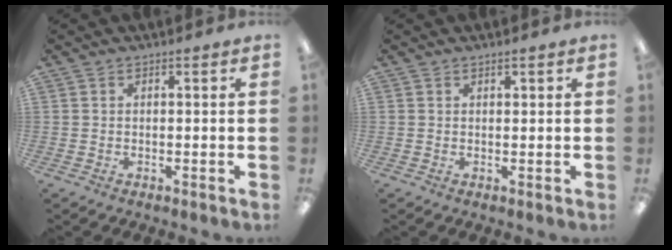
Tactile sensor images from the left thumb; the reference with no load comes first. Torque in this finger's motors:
{"motor_torque": [0.13, -0.05, -0.34, 0.25, -0.01]}